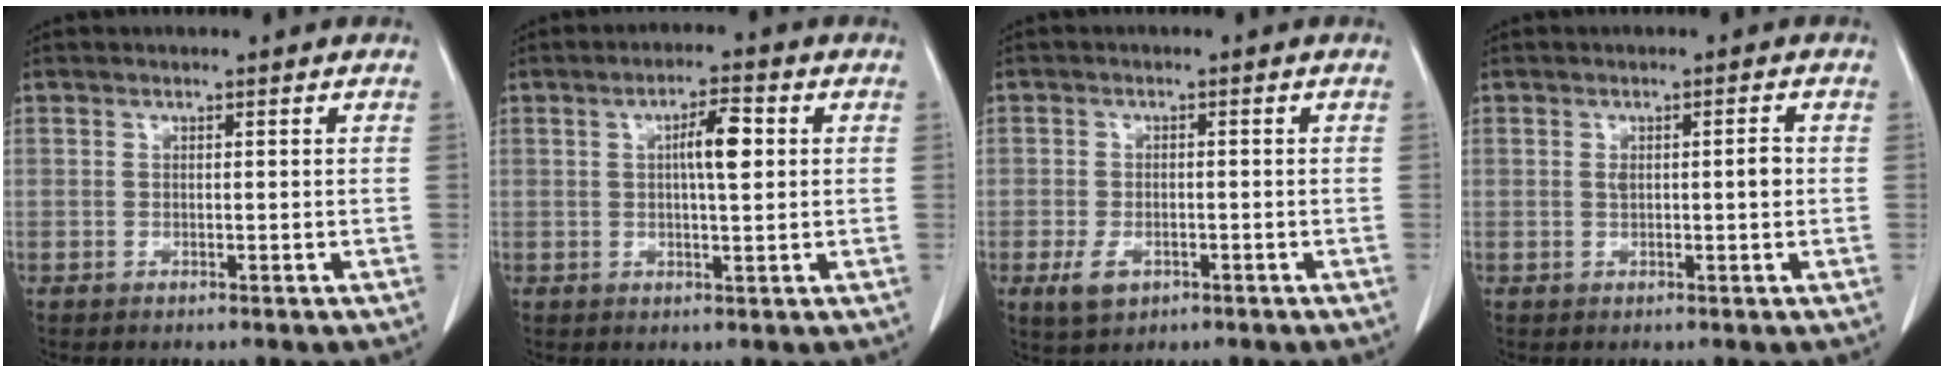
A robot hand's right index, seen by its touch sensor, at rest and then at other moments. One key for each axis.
{"total": 5.1, "fx": 0.9, "fy": 0.9, "fz": 4.9, "tx": -0.084, "ty": 0.007, "tz": 0.014}
{"total": 3.7, "fx": -1.7, "fy": 2.4, "fz": 2.2, "tx": -0.044, "ty": -0.002, "tz": -0.021}
{"total": 2.7, "fx": 0.2, "fy": 0.7, "fz": 2.6, "tx": -0.043, "ty": 0.005, "tz": 0.006}